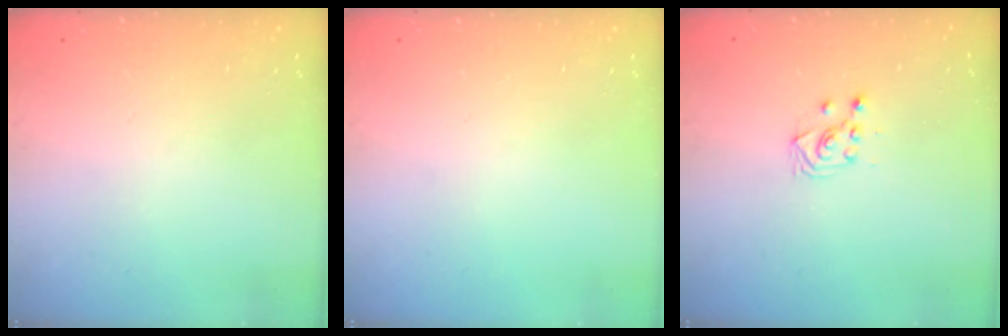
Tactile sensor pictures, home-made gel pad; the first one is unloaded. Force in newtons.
{"total": 0.0}
{"total": 3.4, "press": 3.3, "slide": 0.9}